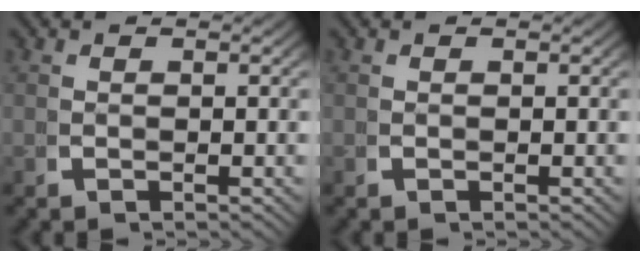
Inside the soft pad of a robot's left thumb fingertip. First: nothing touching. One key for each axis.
{"total": 0.0}